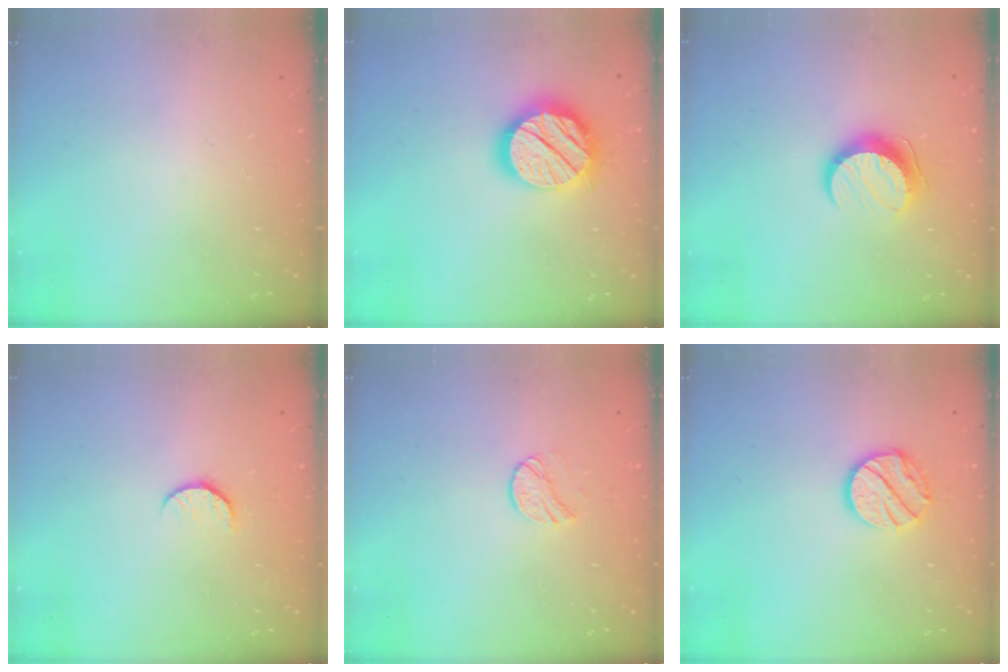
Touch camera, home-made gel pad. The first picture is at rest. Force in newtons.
{"total": 17.7, "press": 17.7, "slide": 0.8}
{"total": 9.7, "press": 9.7, "slide": 0.7}
{"total": 5.9, "press": 5.9, "slide": 0.5}
{"total": 8.8, "press": 8.8, "slide": 0.5}
{"total": 10.6, "press": 10.6, "slide": 0.8}